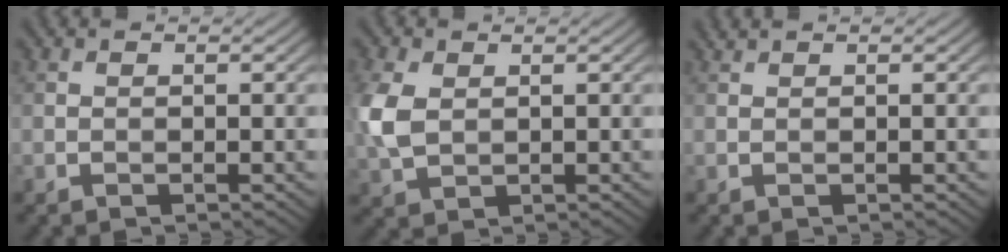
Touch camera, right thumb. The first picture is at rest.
{"total": 5.2, "force": [0.8, 3.5, 3.7], "torque": [-0.114, 0.003, 0.016]}
{"total": 0.6, "force": [0.5, 0.0, 0.2], "torque": [-0.009, 0.005, 0.011]}